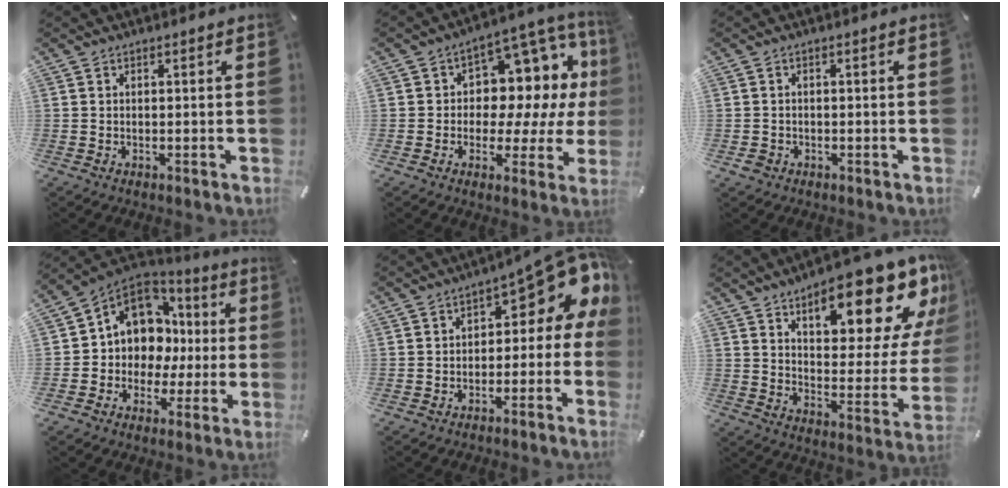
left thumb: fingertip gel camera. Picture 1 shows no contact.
{"total": 11.2, "force": [2.8, 8.6, 6.6], "torque": [-0.069, -0.046, 0.053]}
{"total": 1.8, "force": [-0.8, 1.4, 0.7], "torque": [-0.013, 0.004, -0.016]}
{"total": 11.3, "force": [1.6, 10.4, 3.9], "torque": [-0.091, -0.017, 0.041]}
{"total": 10.5, "force": [4.3, 5.1, 8.2], "torque": [-0.100, -0.038, 0.067]}
{"total": 20.8, "force": [13.3, 8.2, 13.7], "torque": [-0.172, -0.097, 0.215]}